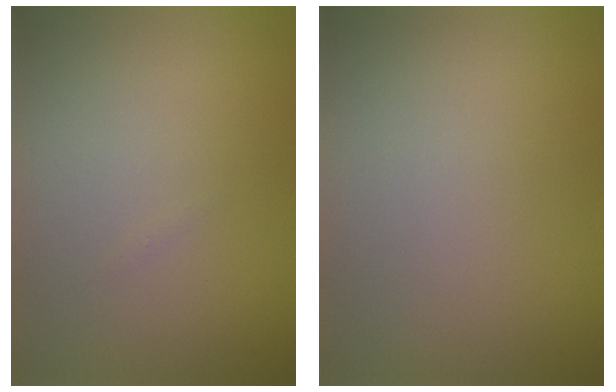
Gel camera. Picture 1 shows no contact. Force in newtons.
{"total": 0.0}